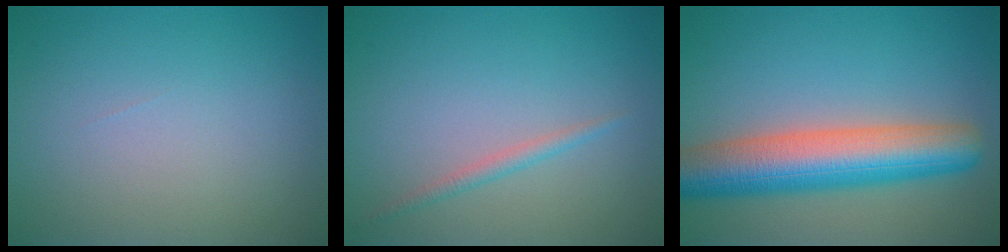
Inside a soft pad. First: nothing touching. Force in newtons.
{"total": 1.2, "press": 1.2, "slide": 0.1}
{"total": 9.0, "press": 9.0, "slide": 0.3}